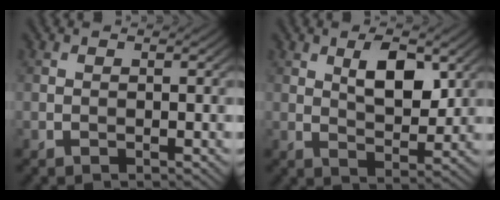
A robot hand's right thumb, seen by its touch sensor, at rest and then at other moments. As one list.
[{"total": 6.7, "force": [2.6, 3.1, 5.3], "torque": [-0.092, -0.005, 0.046]}]